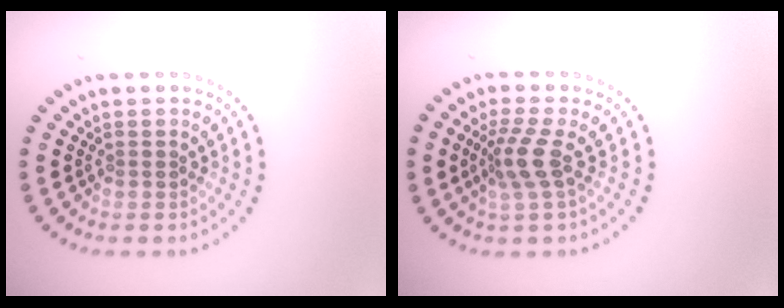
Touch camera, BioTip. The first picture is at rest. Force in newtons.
{"total": 3.0, "press": 2.1, "slide": 2.1}